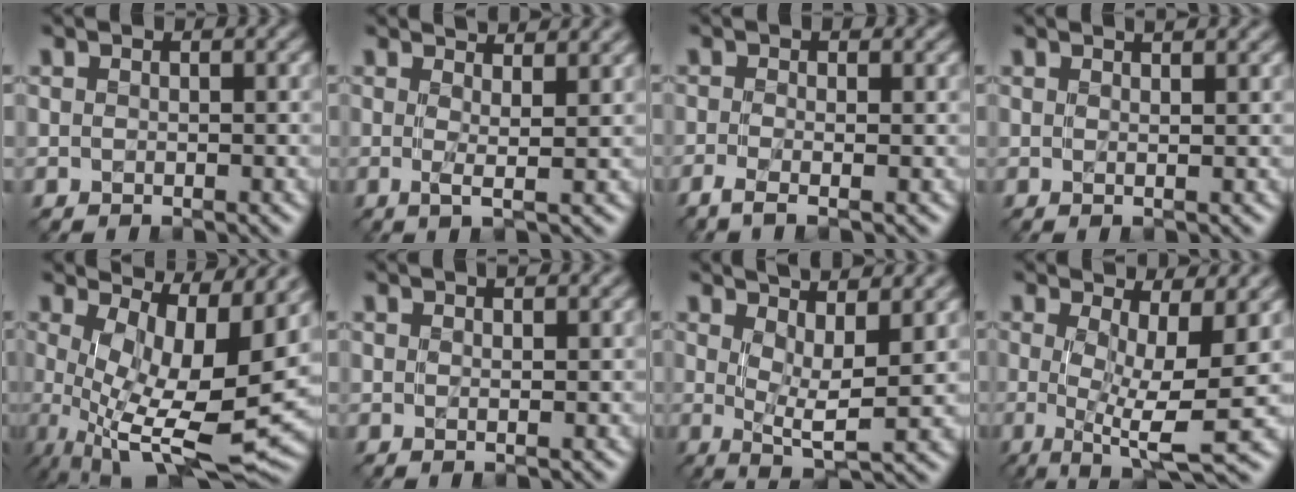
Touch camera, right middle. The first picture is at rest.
{"total": 3.9, "force": [1.9, 0.9, 3.3], "torque": [-0.047, 0.005, 0.010]}
{"total": 2.9, "force": [-1.0, 1.0, 2.5], "torque": [-0.045, -0.011, -0.028]}
{"total": 3.0, "force": [1.8, 1.2, 2.1], "torque": [-0.011, 0.012, -0.007]}
{"total": 12.6, "force": [2.1, 4.5, 11.6], "torque": [-0.169, -0.015, 0.053]}
{"total": 2.3, "force": [1.2, 0.8, 1.8], "torque": [-0.012, 0.001, -0.005]}
{"total": 6.6, "force": [2.6, 1.6, 5.9], "torque": [-0.088, 0.003, 0.044]}
{"total": 8.7, "force": [0.0, 2.3, 8.3], "torque": [-0.129, -0.008, -0.002]}